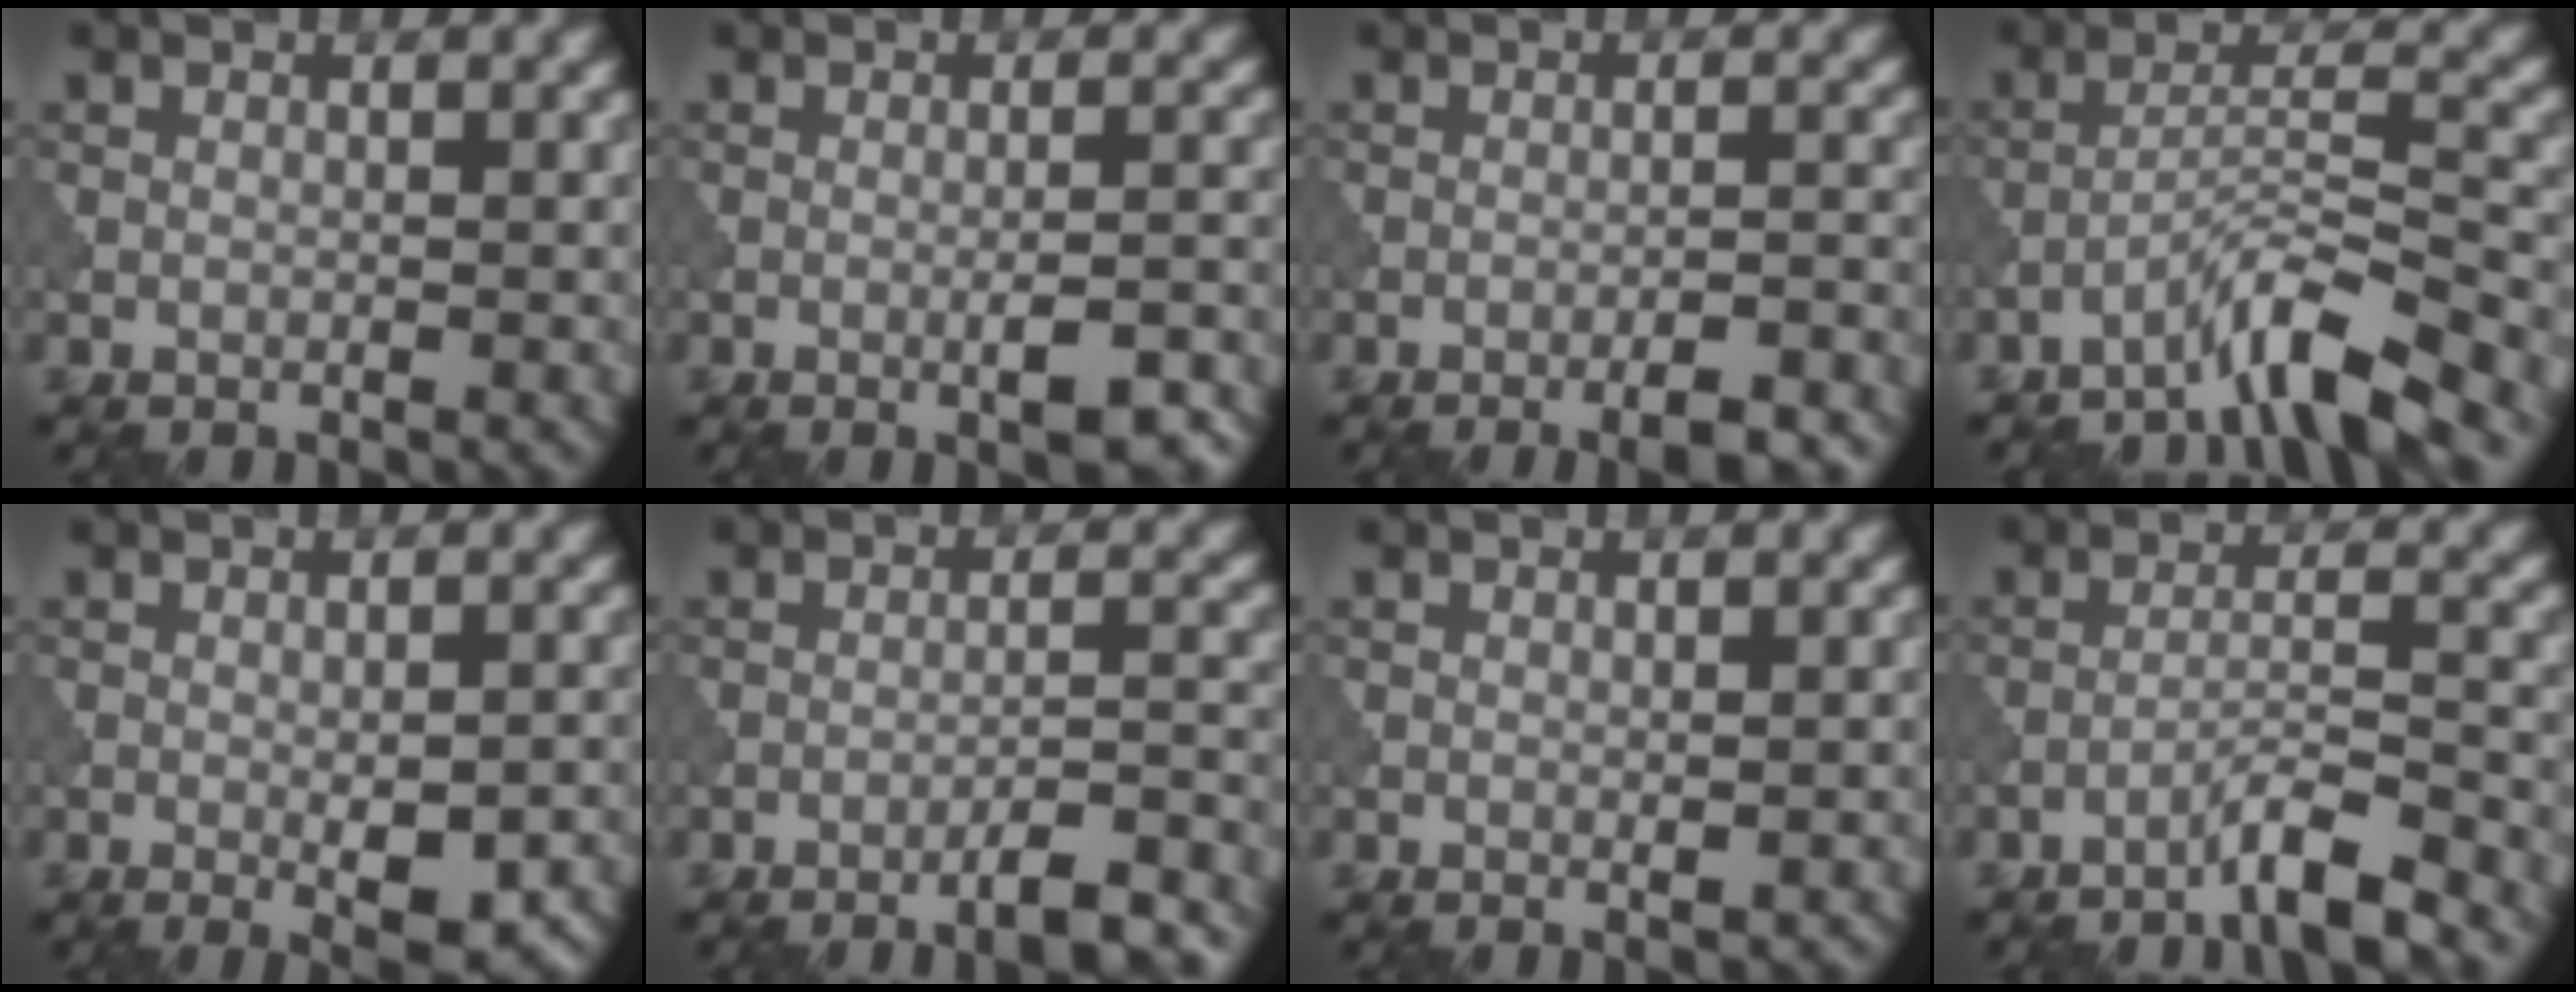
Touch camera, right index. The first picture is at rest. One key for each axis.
{"total": 4.1, "fx": -1.8, "fy": 1.0, "fz": 3.6, "tx": -0.053, "ty": 0.003, "tz": -0.023}
{"total": 4.6, "fx": -3.2, "fy": 0.9, "fz": 3.1, "tx": -0.045, "ty": 0.010, "tz": -0.046}
{"total": 5.7, "fx": -4.5, "fy": 0.3, "fz": 3.5, "tx": -0.059, "ty": 0.014, "tz": -0.088}
{"total": 5.2, "fx": -1.8, "fy": 1.9, "fz": 4.5, "tx": -0.064, "ty": -0.012, "tz": -0.017}
{"total": 6.0, "fx": -4.6, "fy": 1.1, "fz": 3.7, "tx": -0.049, "ty": 0.012, "tz": -0.064}
{"total": 0.6, "fx": 0.0, "fy": 0.1, "fz": 0.6, "tx": -0.009, "ty": -0.002, "tz": 0.001}
{"total": 4.3, "fx": -3.4, "fy": 0.2, "fz": 2.7, "tx": -0.037, "ty": 0.015, "tz": -0.070}